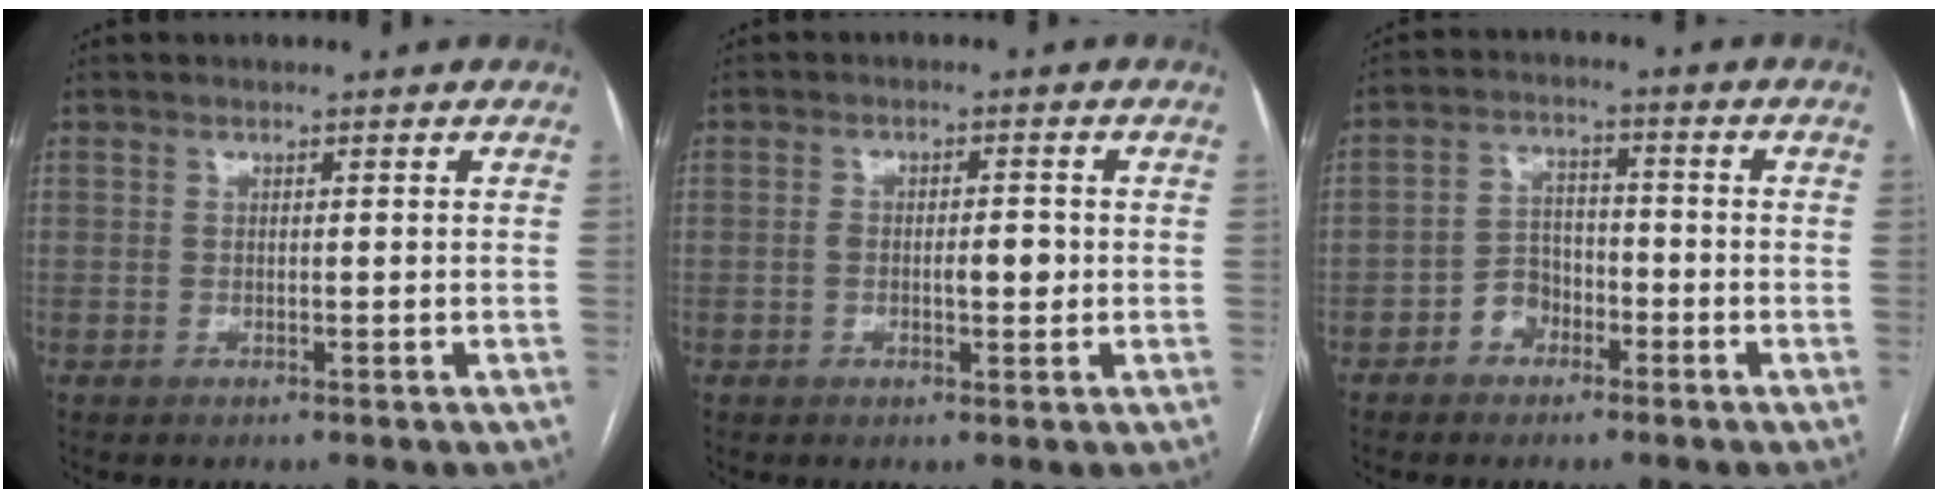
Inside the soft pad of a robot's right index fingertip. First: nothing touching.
{"total": 3.7, "force": [-0.4, 1.5, 3.4], "torque": [-0.056, 0.006, -0.003]}
{"total": 4.8, "force": [-2.5, 3.6, 1.9], "torque": [-0.030, 0.017, -0.046]}